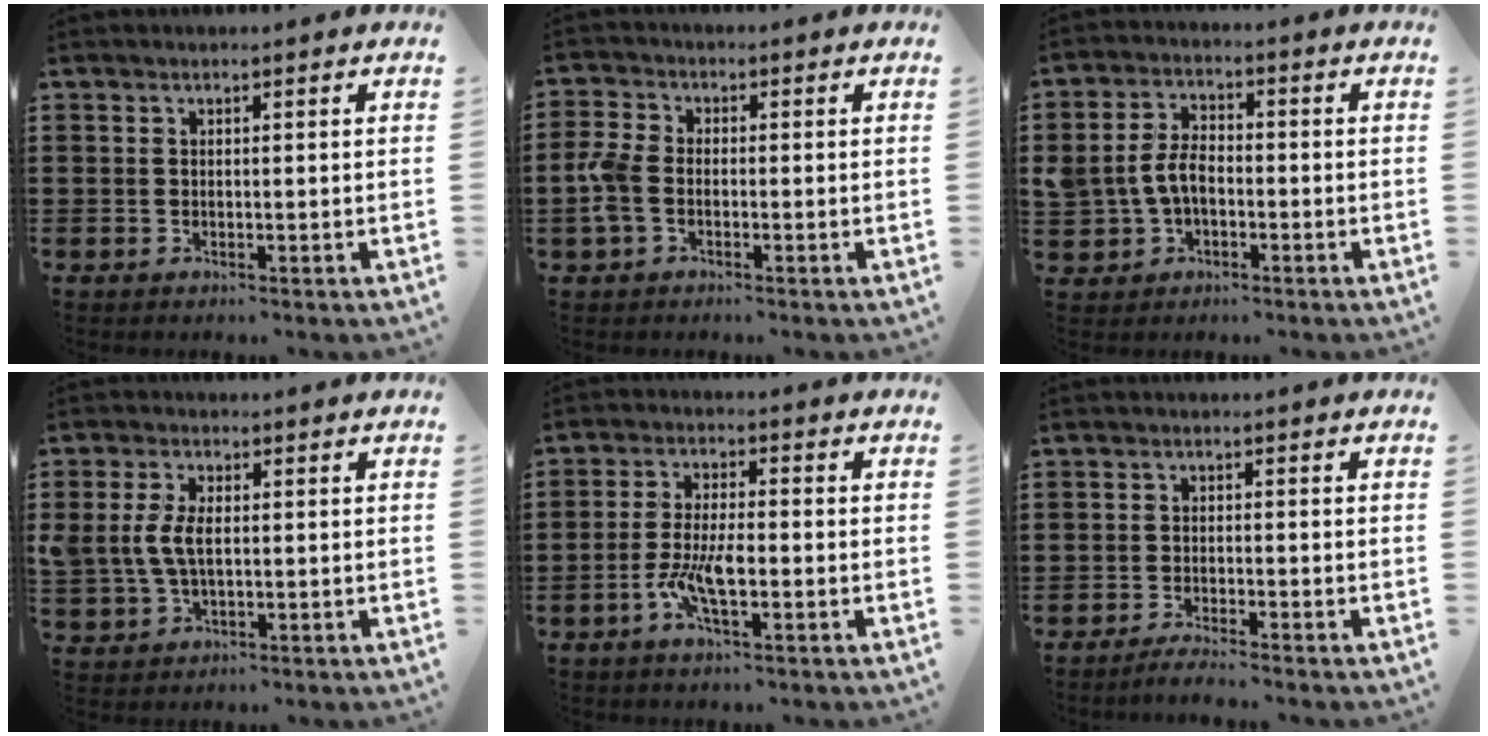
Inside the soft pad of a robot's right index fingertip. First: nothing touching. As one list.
[{"total": 4.3, "force": [-1.3, 2.6, 3.2], "torque": [-0.094, -0.007, -0.034]}, {"total": 5.5, "force": [-0.9, 3.7, 3.9], "torque": [-0.104, 0.000, -0.025]}, {"total": 5.1, "force": [0.2, 2.9, 4.2], "torque": [-0.105, 0.003, -0.004]}, {"total": 6.7, "force": [-2.6, 1.8, 5.9], "torque": [-0.136, -0.013, -0.055]}, {"total": 2.0, "force": [-2.0, -0.2, 0.4], "torque": [-0.007, 0.002, -0.038]}]